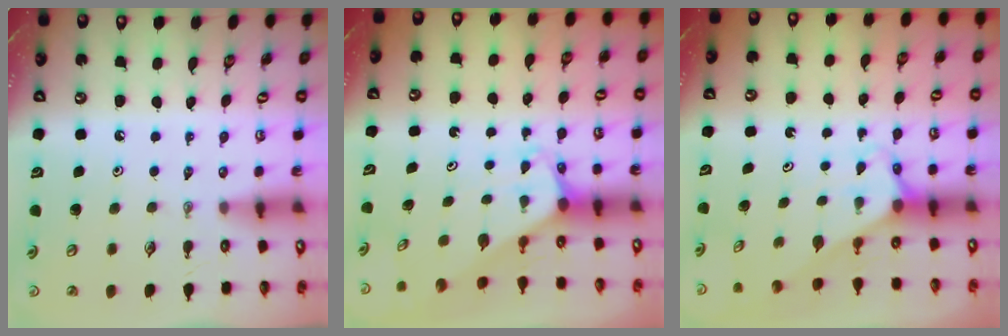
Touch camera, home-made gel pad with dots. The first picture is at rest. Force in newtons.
{"total": 1.9, "press": 1.9, "slide": 0.1}
{"total": 2.7, "press": 2.7, "slide": 0.2}